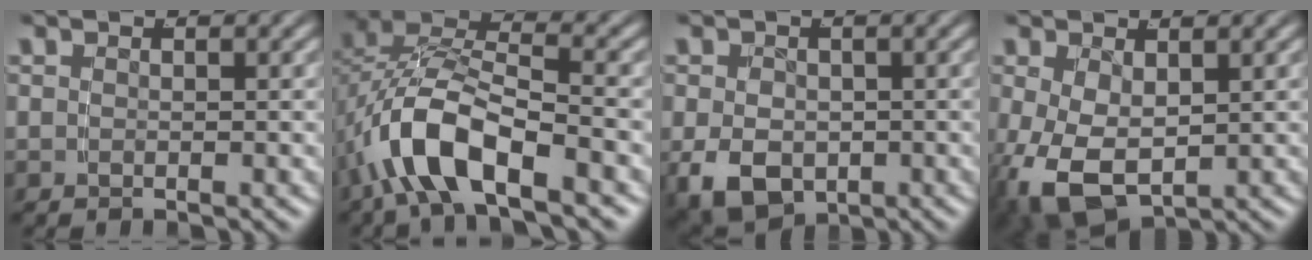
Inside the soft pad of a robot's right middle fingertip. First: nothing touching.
{"total": 8.5, "force": [-1.6, 5.2, 6.5], "torque": [-0.143, -0.012, -0.029]}
{"total": 5.9, "force": [-1.9, 4.4, 3.4], "torque": [-0.072, -0.032, -0.016]}
{"total": 6.7, "force": [-2.2, 4.7, 4.3], "torque": [-0.111, -0.045, -0.013]}